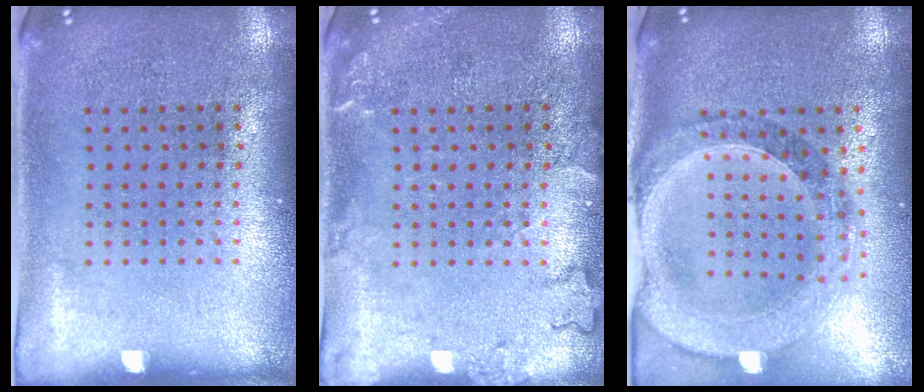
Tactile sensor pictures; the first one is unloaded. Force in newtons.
{"total": 1.9, "press": 1.9, "slide": 0.3}
{"total": 1.6, "press": 1.5, "slide": 0.5}